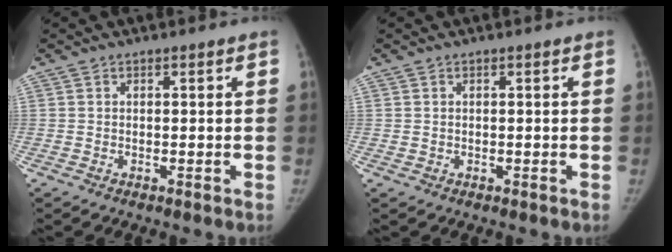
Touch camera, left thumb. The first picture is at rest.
{"total": 0.5, "force": [0.2, 0.4, 0.3], "torque": [0.000, -0.001, 0.005]}